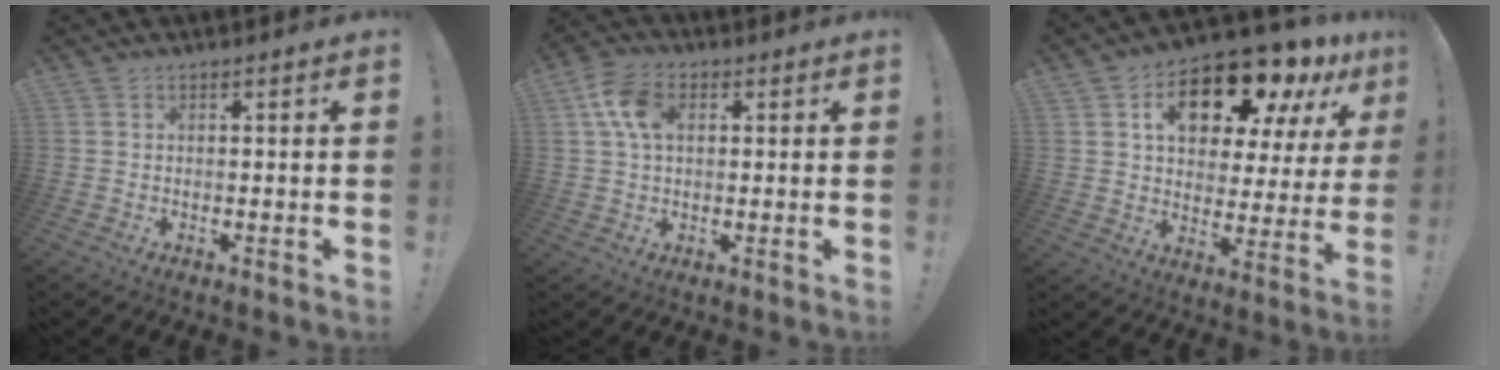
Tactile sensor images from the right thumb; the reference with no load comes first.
{"total": 9.5, "force": [2.5, 6.1, 6.9], "torque": [-0.129, 0.009, 0.046]}
{"total": 17.3, "force": [10.8, 8.4, 10.7], "torque": [-0.163, -0.067, 0.181]}